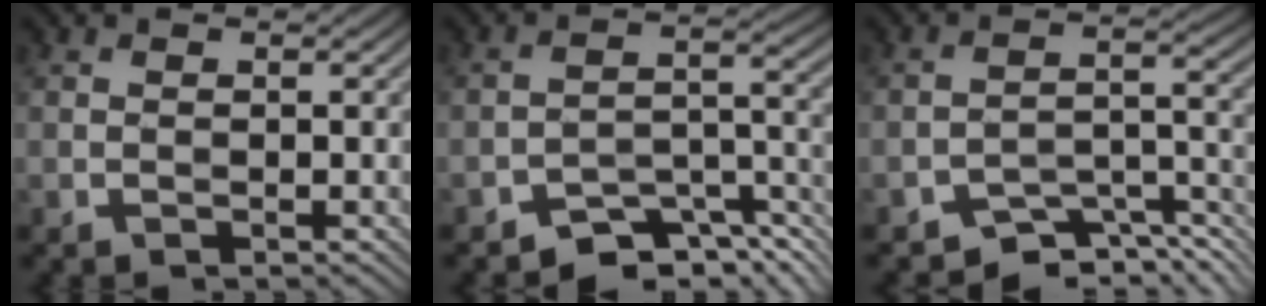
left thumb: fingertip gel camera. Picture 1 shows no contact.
{"total": 6.9, "force": [-5.4, 2.4, 3.4], "torque": [-0.047, -0.001, -0.099]}
{"total": 6.6, "force": [-5.5, 2.0, 2.9], "torque": [-0.041, -0.004, -0.097]}